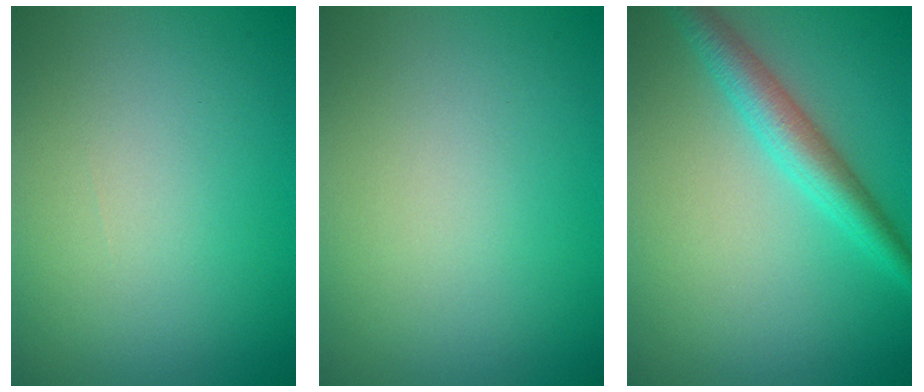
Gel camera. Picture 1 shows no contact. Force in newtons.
{"total": 0.0}
{"total": 3.7, "press": 3.7, "slide": 0.2}